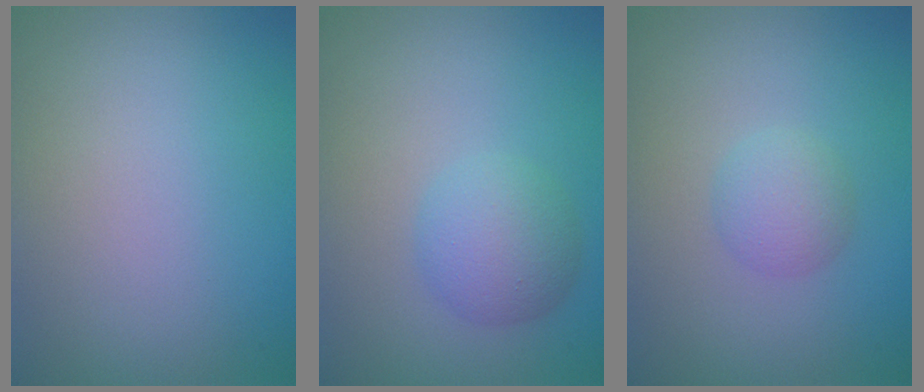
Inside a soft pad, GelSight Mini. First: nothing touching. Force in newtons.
{"total": 3.5, "press": 3.5, "slide": 0.1}
{"total": 2.1, "press": 2.1, "slide": 0.1}